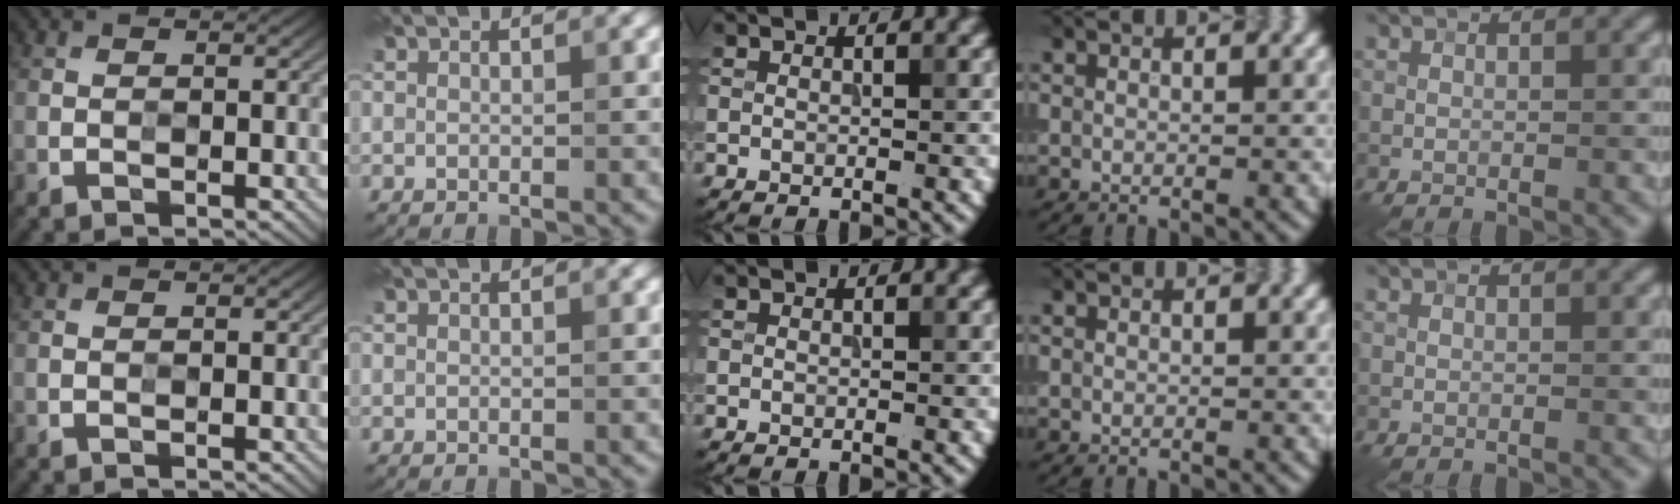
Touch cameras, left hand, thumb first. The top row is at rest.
{}